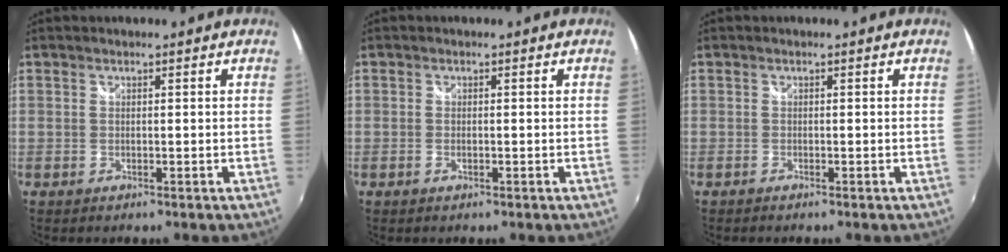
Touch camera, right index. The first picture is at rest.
{"total": 0.7, "force": [-0.3, 0.4, 0.5], "torque": [-0.011, 0.000, -0.004]}
{"total": 0.6, "force": [-0.6, 0.1, 0.2], "torque": [-0.005, -0.003, -0.012]}